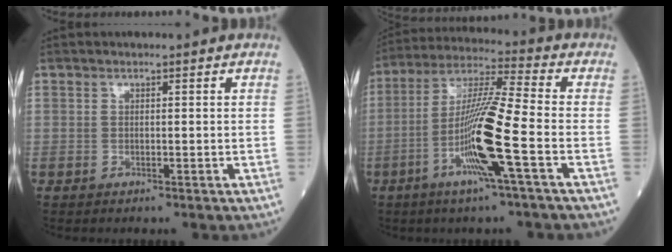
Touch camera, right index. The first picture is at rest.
{"total": 13.2, "force": [-4.4, -0.8, 12.4], "torque": [-0.242, -0.005, -0.091]}